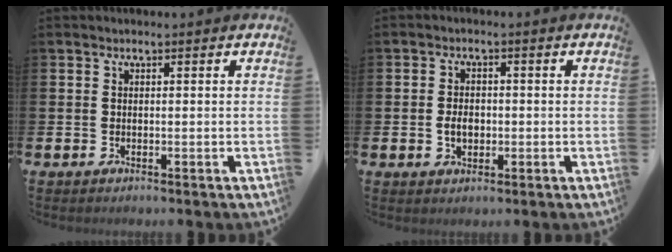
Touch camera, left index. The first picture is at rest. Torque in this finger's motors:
{"motor_torque": [0.51, 0.07, 0.04, 0.07]}